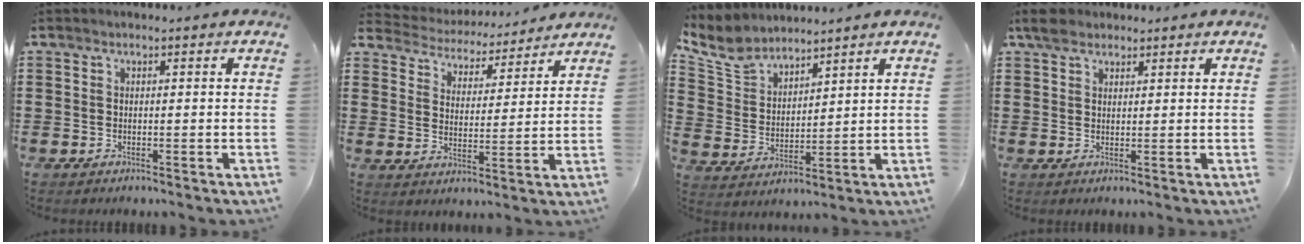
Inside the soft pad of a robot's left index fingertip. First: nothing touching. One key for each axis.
{"total": 4.3, "fx": 4.2, "fy": 0.4, "fz": -0.3, "tx": -0.024, "ty": -0.035, "tz": 0.068}
{"total": 6.8, "fx": 6.1, "fy": 2.3, "fz": 1.8, "tx": -0.065, "ty": -0.021, "tz": 0.113}
{"total": 3.3, "fx": 2.5, "fy": 1.6, "fz": 1.5, "tx": -0.029, "ty": 0.005, "tz": 0.044}